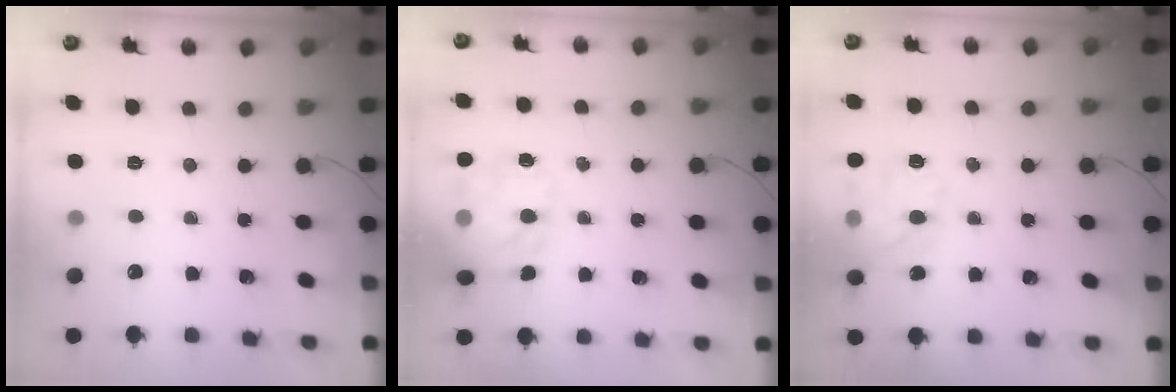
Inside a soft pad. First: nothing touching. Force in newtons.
{"total": 15.0, "press": 14.9, "slide": 1.8}
{"total": 13.6, "press": 13.6, "slide": 0.9}